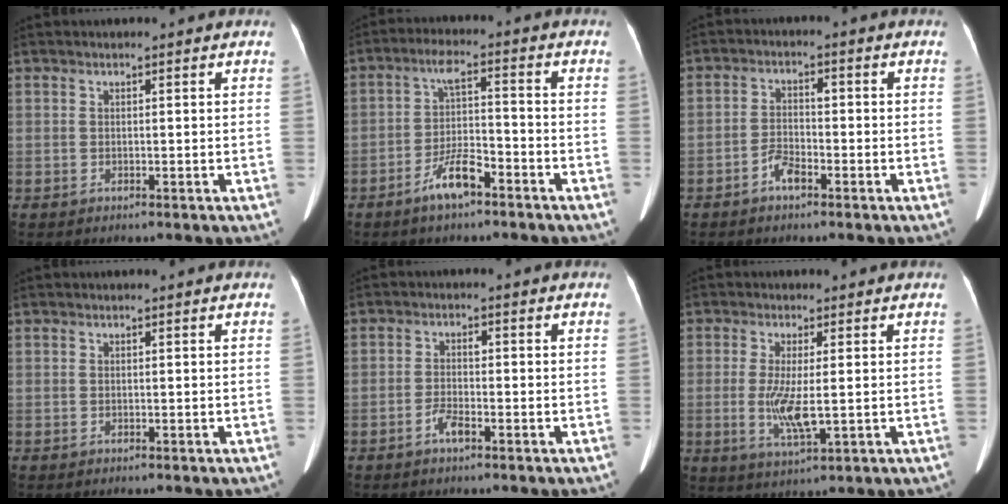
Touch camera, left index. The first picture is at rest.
{"total": 6.7, "force": [-4.4, 1.4, 4.9], "torque": [-0.100, 0.000, -0.079]}
{"total": 3.6, "force": [-2.3, 1.5, 2.3], "torque": [-0.049, 0.009, -0.044]}
{"total": 0.0}
{"total": 3.0, "force": [-1.8, 1.0, 2.1], "torque": [-0.043, 0.003, -0.036]}
{"total": 6.1, "force": [-0.5, 1.3, 5.9], "torque": [-0.126, -0.015, -0.008]}